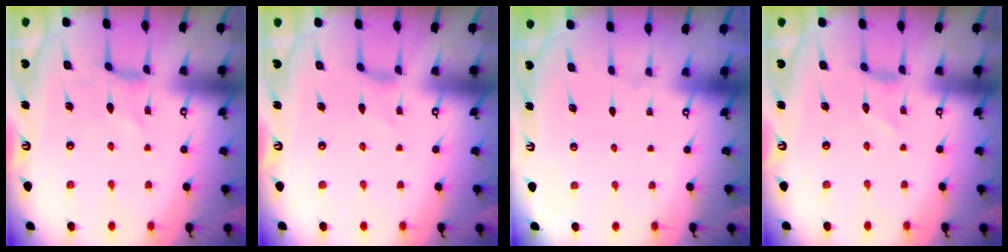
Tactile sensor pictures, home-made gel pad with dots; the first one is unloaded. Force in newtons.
{"total": 0.8, "press": 0.8, "slide": 0.3}
{"total": 0.0}
{"total": 0.0}